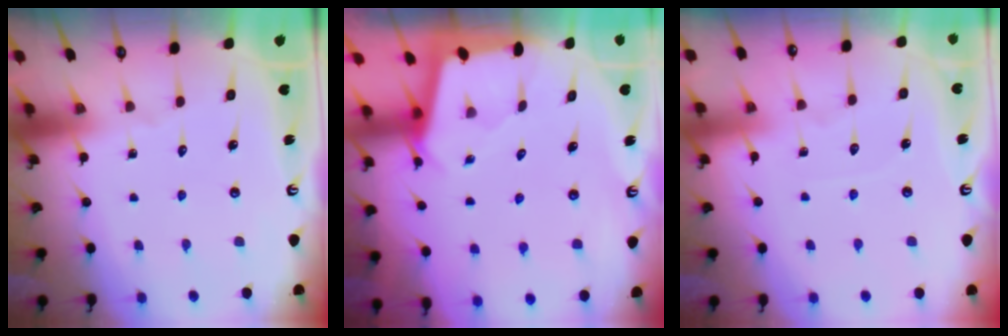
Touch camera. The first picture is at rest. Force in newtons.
{"total": 2.4, "press": 2.4, "slide": 0.3}
{"total": 3.4, "press": 3.4, "slide": 0.5}